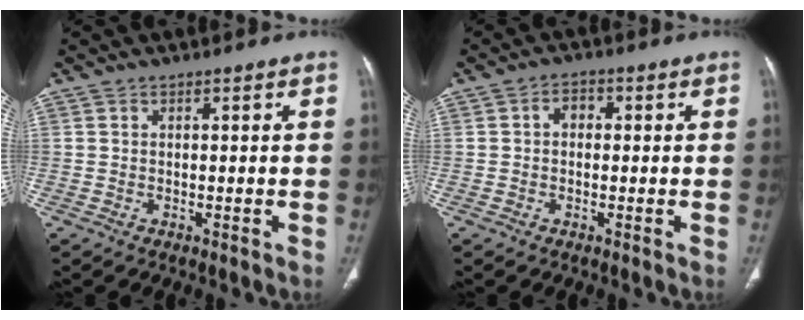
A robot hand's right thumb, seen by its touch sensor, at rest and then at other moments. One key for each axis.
{"total": 1.8, "fx": 0.1, "fy": 1.3, "fz": 1.2, "tx": -0.008, "ty": 0.009, "tz": -0.003}